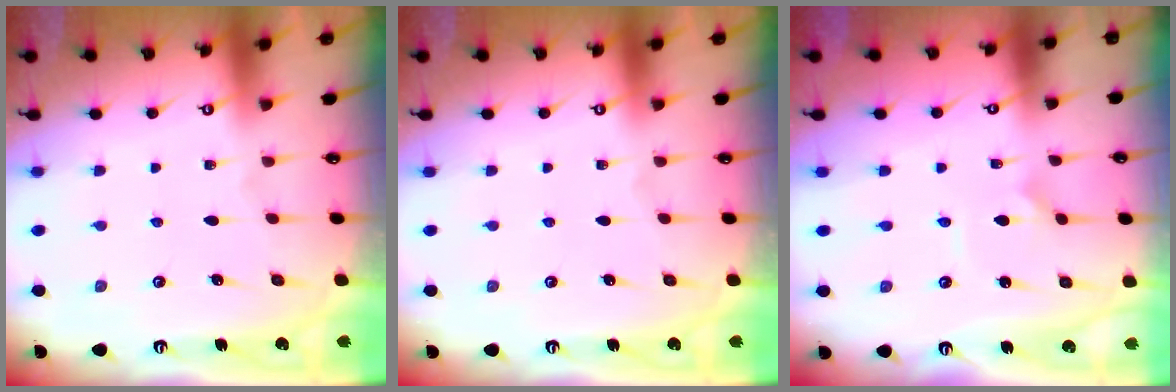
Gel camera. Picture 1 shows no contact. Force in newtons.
{"total": 0.0}
{"total": 2.5, "press": 2.4, "slide": 0.4}